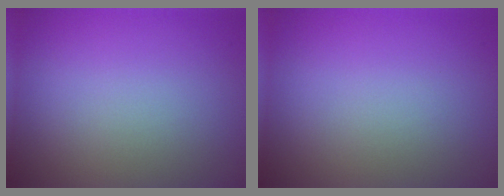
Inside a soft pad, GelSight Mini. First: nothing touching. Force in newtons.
{"total": 0.0}